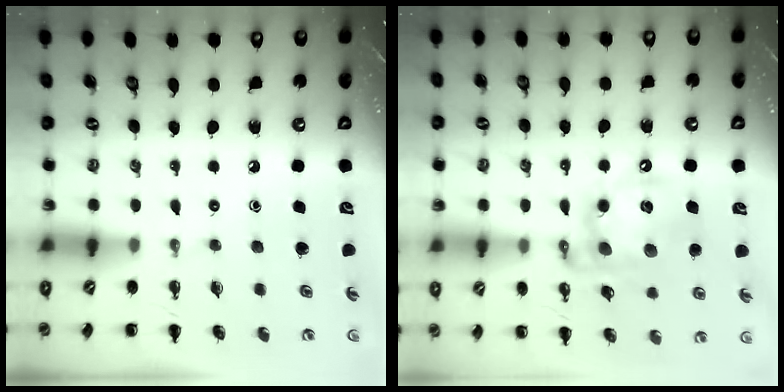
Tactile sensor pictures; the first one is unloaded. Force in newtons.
{"total": 14.2, "press": 13.8, "slide": 3.4}